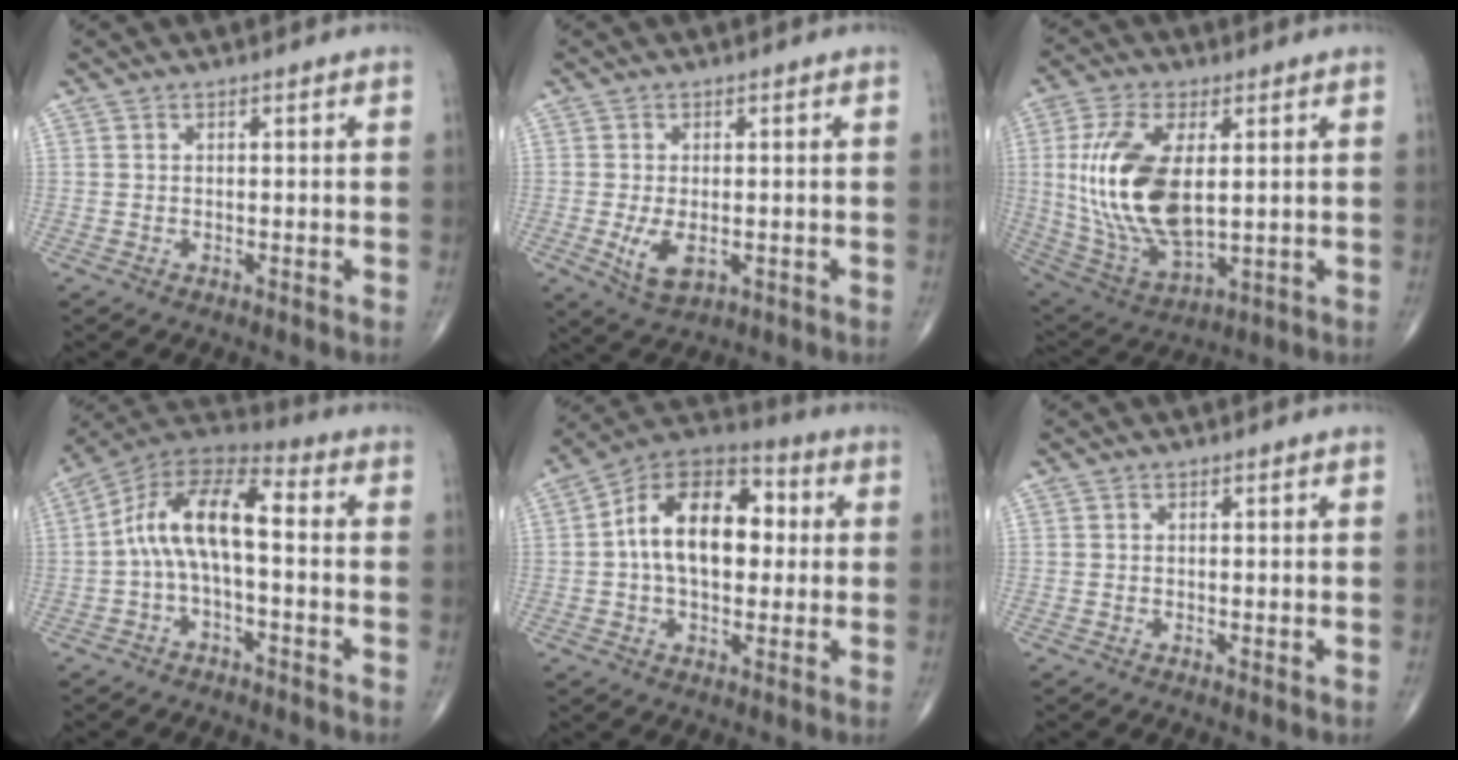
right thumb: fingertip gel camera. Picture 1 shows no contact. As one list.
[{"total": 5.4, "force": [-1.1, 2.9, 4.5], "torque": [-0.083, -0.012, -0.014]}, {"total": 19.0, "force": [2.2, 9.4, 16.3], "torque": [-0.333, -0.017, 0.052]}, {"total": 12.7, "force": [-0.6, 5.5, 11.4], "torque": [-0.207, 0.052, -0.024]}, {"total": 17.0, "force": [1.5, 10.5, 13.3], "torque": [-0.192, 0.033, 0.013]}, {"total": 0.6, "force": [-0.1, 0.2, 0.5], "torque": [-0.012, -0.004, -0.002]}]